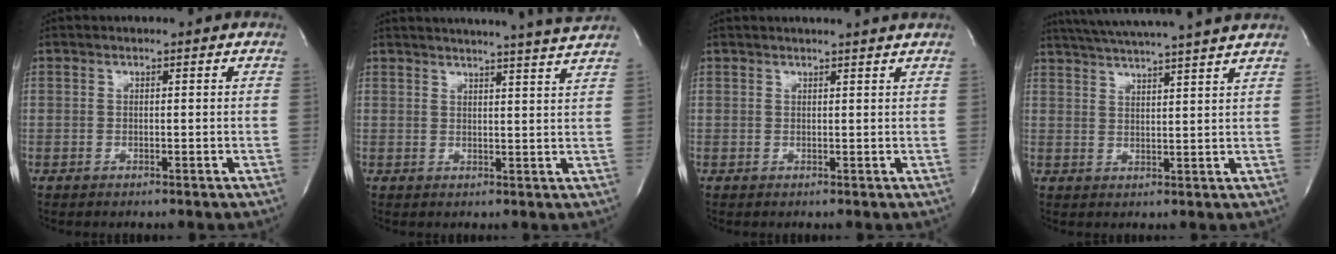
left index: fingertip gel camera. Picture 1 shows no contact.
{"total": 12.5, "force": [11.7, -1.9, 4.2], "torque": [-0.070, -0.043, 0.136]}
{"total": 3.8, "force": [3.5, -0.8, 1.4], "torque": [-0.015, 0.002, 0.030]}
{"total": 15.5, "force": [13.7, -1.2, 7.1], "torque": [-0.129, -0.003, 0.188]}